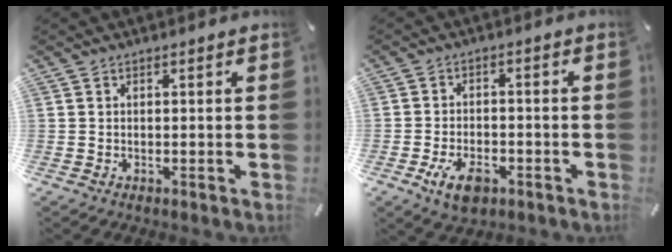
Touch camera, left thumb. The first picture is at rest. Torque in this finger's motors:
{"motor_torque": [-0.06, 1.17, 0.02, 0.13, 0.01]}